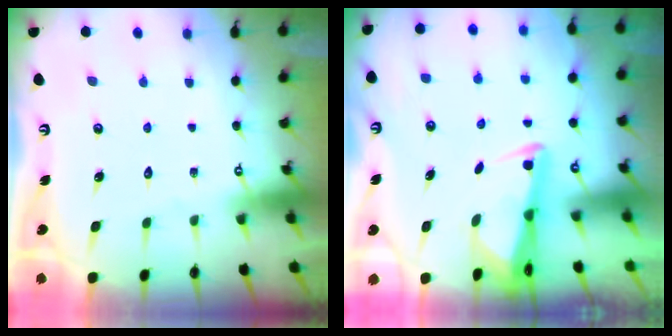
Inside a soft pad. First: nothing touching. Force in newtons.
{"total": 2.6, "press": 2.6, "slide": 0.5}